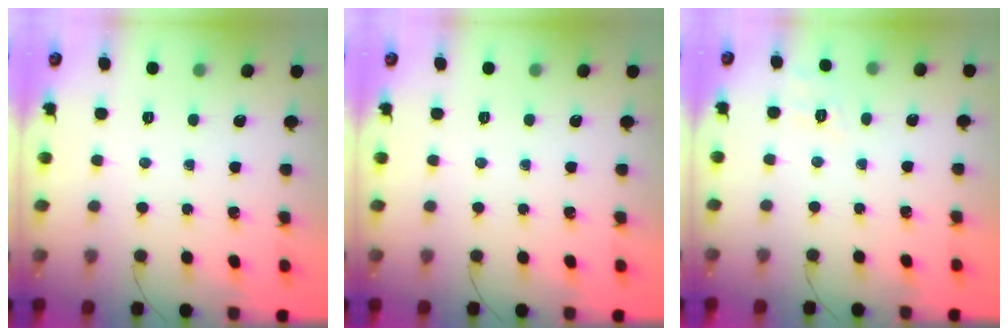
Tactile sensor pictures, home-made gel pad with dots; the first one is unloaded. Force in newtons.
{"total": 0.0}
{"total": 7.2, "press": 6.9, "slide": 2.1}